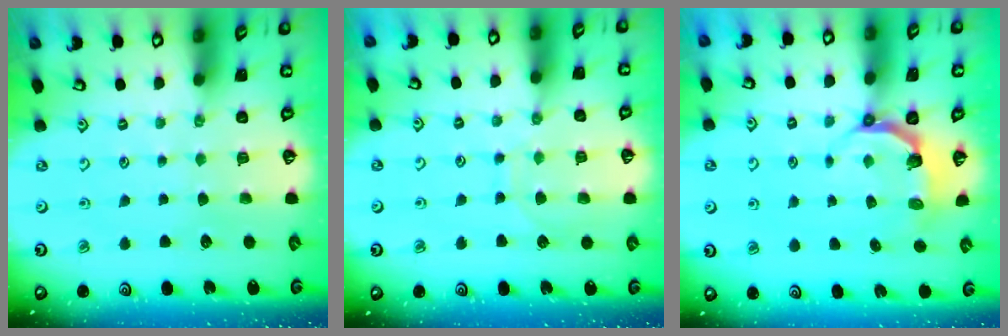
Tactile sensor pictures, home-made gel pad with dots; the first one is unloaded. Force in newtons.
{"total": 8.1, "press": 8.1, "slide": 0.7}
{"total": 4.6, "press": 3.0, "slide": 3.5}